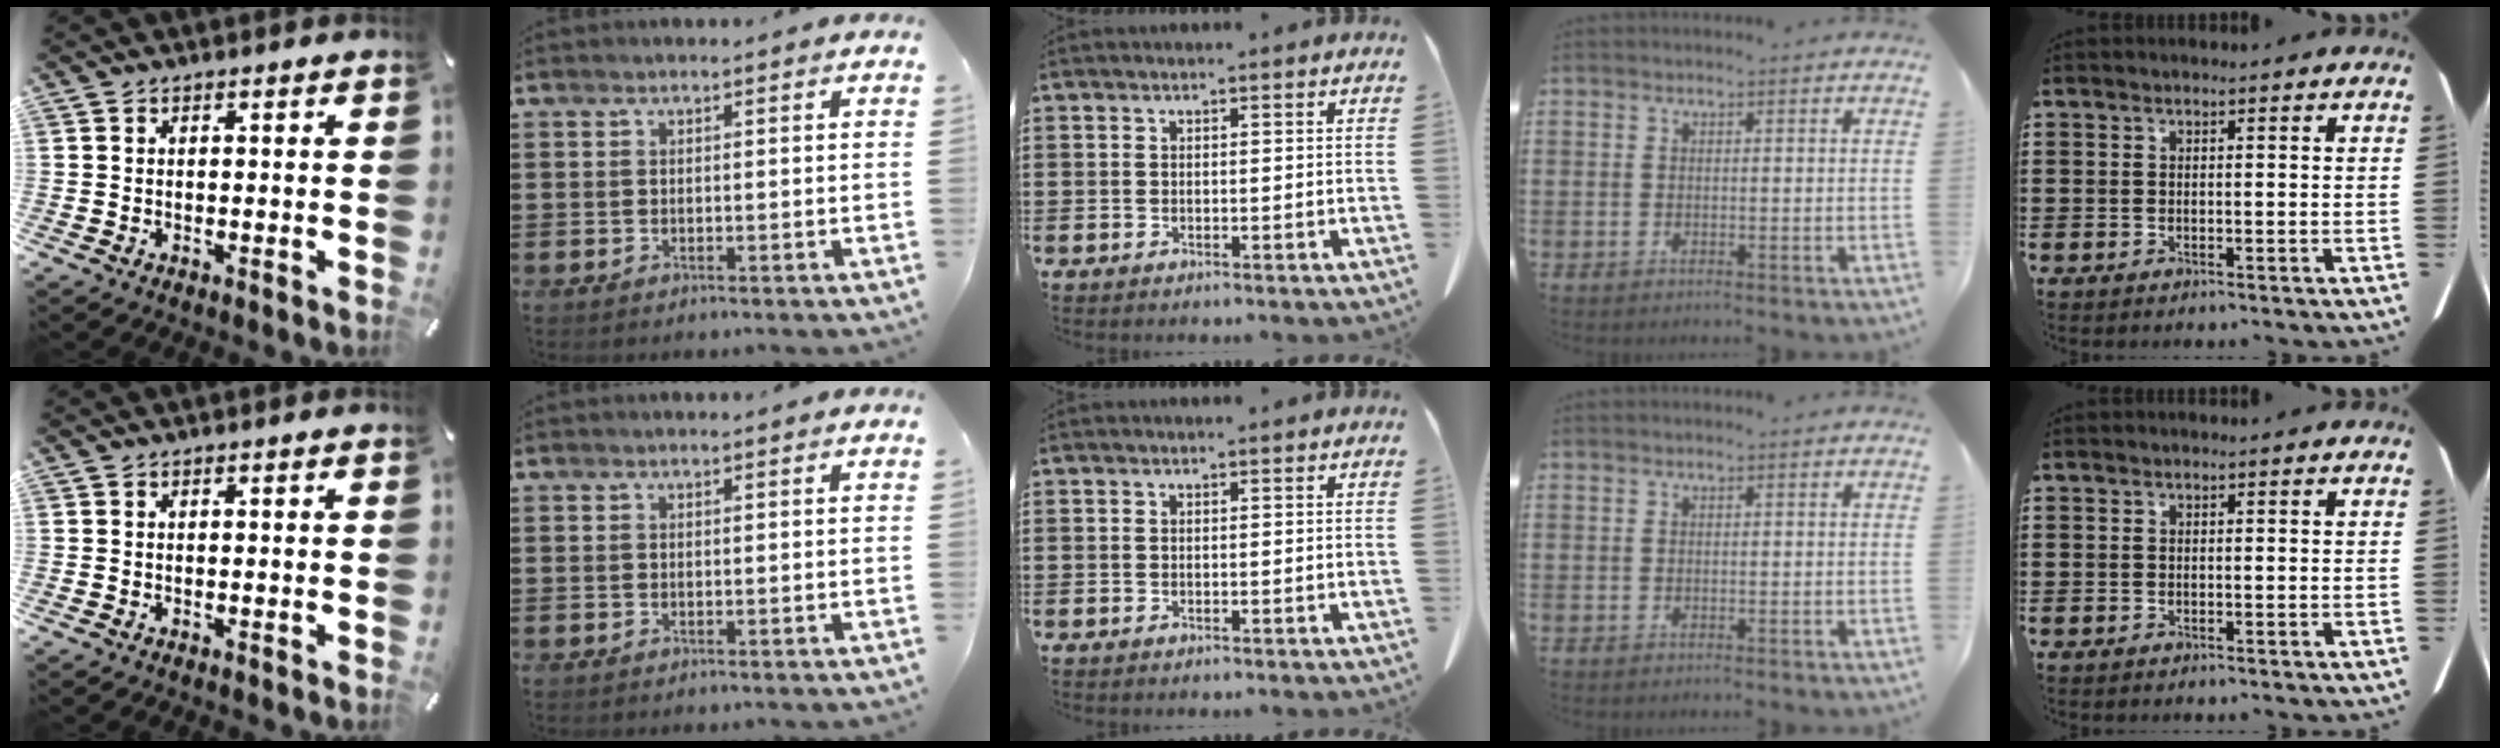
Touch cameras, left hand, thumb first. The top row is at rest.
{}